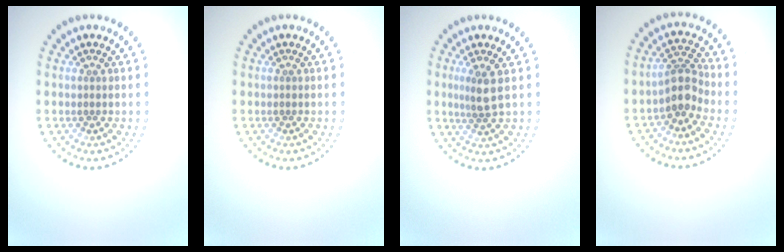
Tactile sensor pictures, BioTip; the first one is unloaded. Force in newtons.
{"total": 0.0}
{"total": 2.0, "press": 1.6, "slide": 1.2}
{"total": 2.9, "press": 2.3, "slide": 1.7}